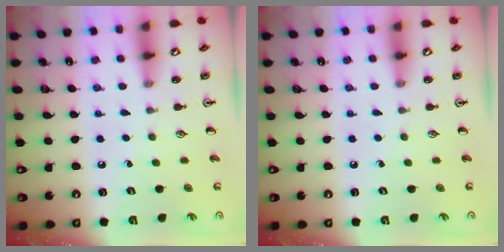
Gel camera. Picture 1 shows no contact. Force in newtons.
{"total": 0.0}